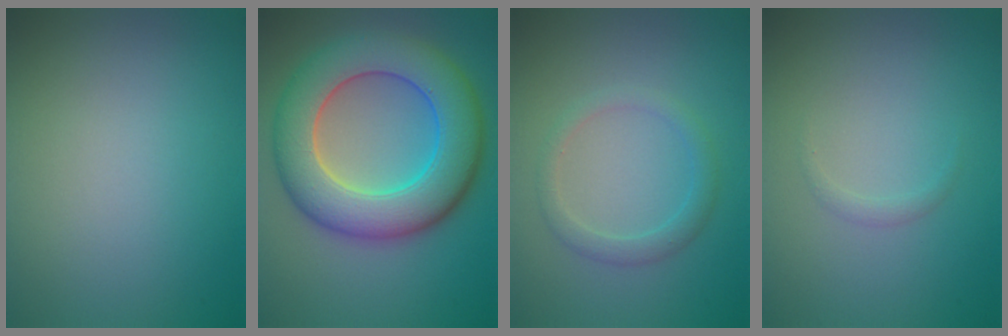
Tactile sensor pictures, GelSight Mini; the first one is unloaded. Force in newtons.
{"total": 10.4, "press": 10.3, "slide": 0.6}
{"total": 2.0, "press": 2.0, "slide": 0.2}
{"total": 0.6, "press": 0.6, "slide": 0.0}